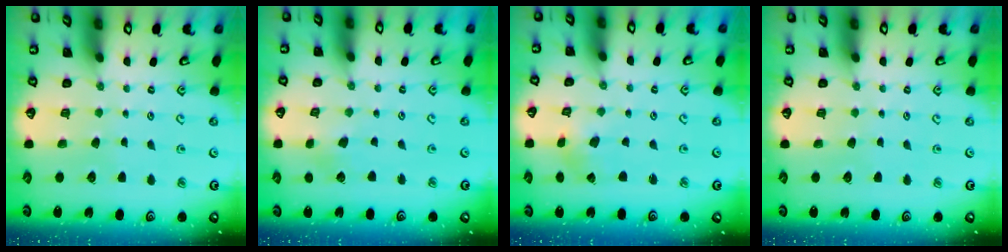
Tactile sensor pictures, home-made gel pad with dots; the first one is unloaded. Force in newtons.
{"total": 1.6, "press": 1.6, "slide": 0.2}
{"total": 1.1, "press": 1.1, "slide": 0.2}
{"total": 0.0}